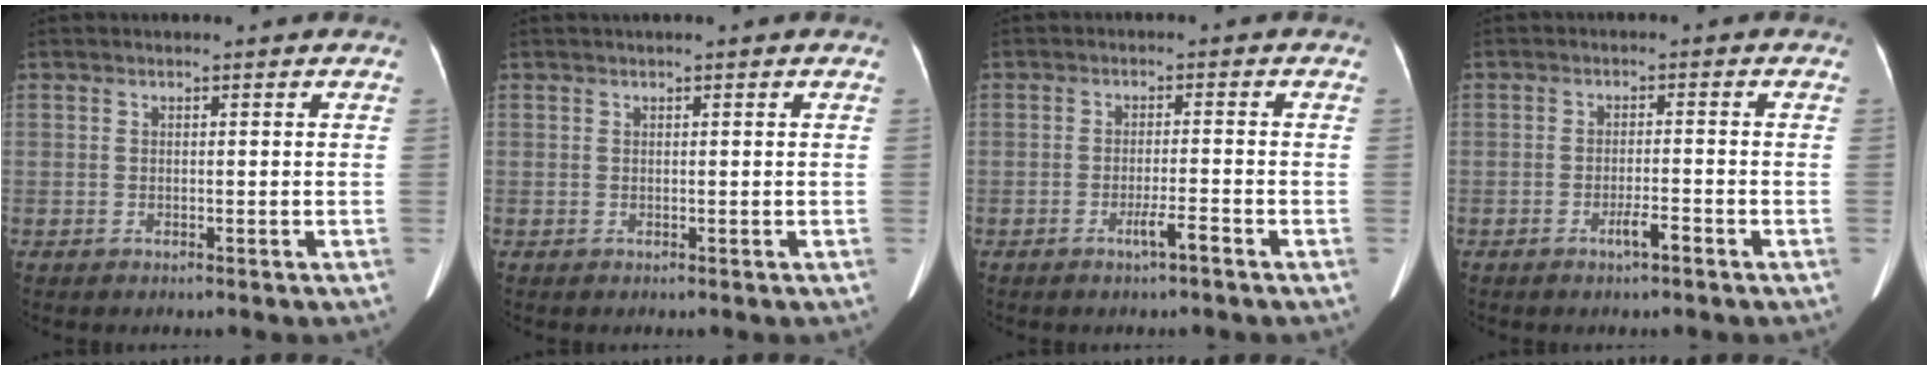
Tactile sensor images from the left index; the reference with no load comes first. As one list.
[{"total": 1.1, "force": [0.8, -0.1, 0.7], "torque": [-0.009, 0.018, 0.016]}, {"total": 2.7, "force": [-1.8, -0.2, 2.0], "torque": [-0.038, -0.003, -0.031]}, {"total": 2.6, "force": [-1.7, 0.2, 1.9], "torque": [-0.034, -0.001, -0.029]}]